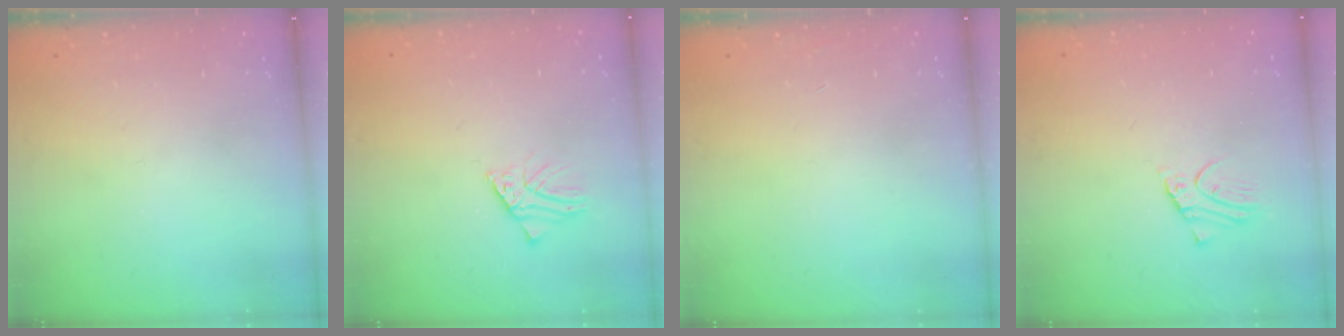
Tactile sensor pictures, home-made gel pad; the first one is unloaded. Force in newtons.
{"total": 2.0, "press": 2.0, "slide": 0.2}
{"total": 3.1, "press": 3.0, "slide": 0.3}
{"total": 2.4, "press": 2.4, "slide": 0.1}